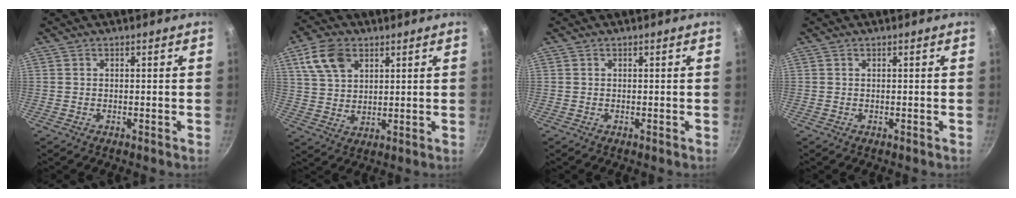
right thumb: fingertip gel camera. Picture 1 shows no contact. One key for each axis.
{"total": 9.8, "fx": 4.5, "fy": 6.4, "fz": 5.9, "tx": -0.098, "ty": -0.005, "tz": 0.088}
{"total": 0.0}
{"total": 0.0}